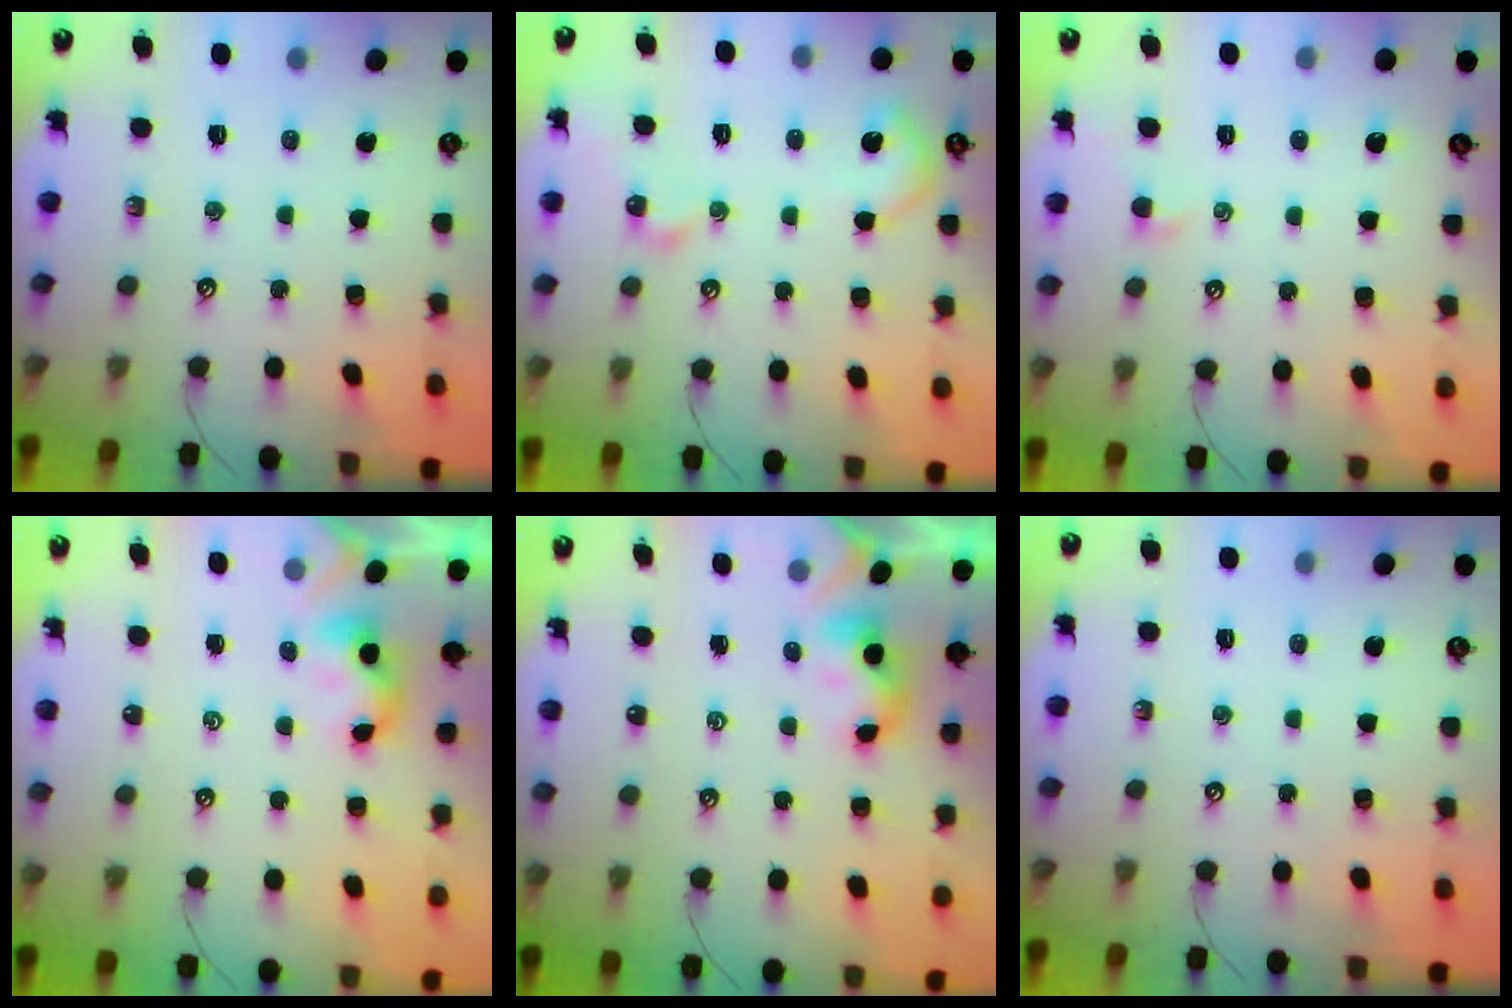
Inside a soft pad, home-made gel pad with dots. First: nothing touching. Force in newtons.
{"total": 7.0, "press": 6.9, "slide": 0.8}
{"total": 0.8, "press": 0.6, "slide": 0.5}
{"total": 2.1, "press": 2.1, "slide": 0.2}
{"total": 2.3, "press": 2.3, "slide": 0.3}
{"total": 0.0}